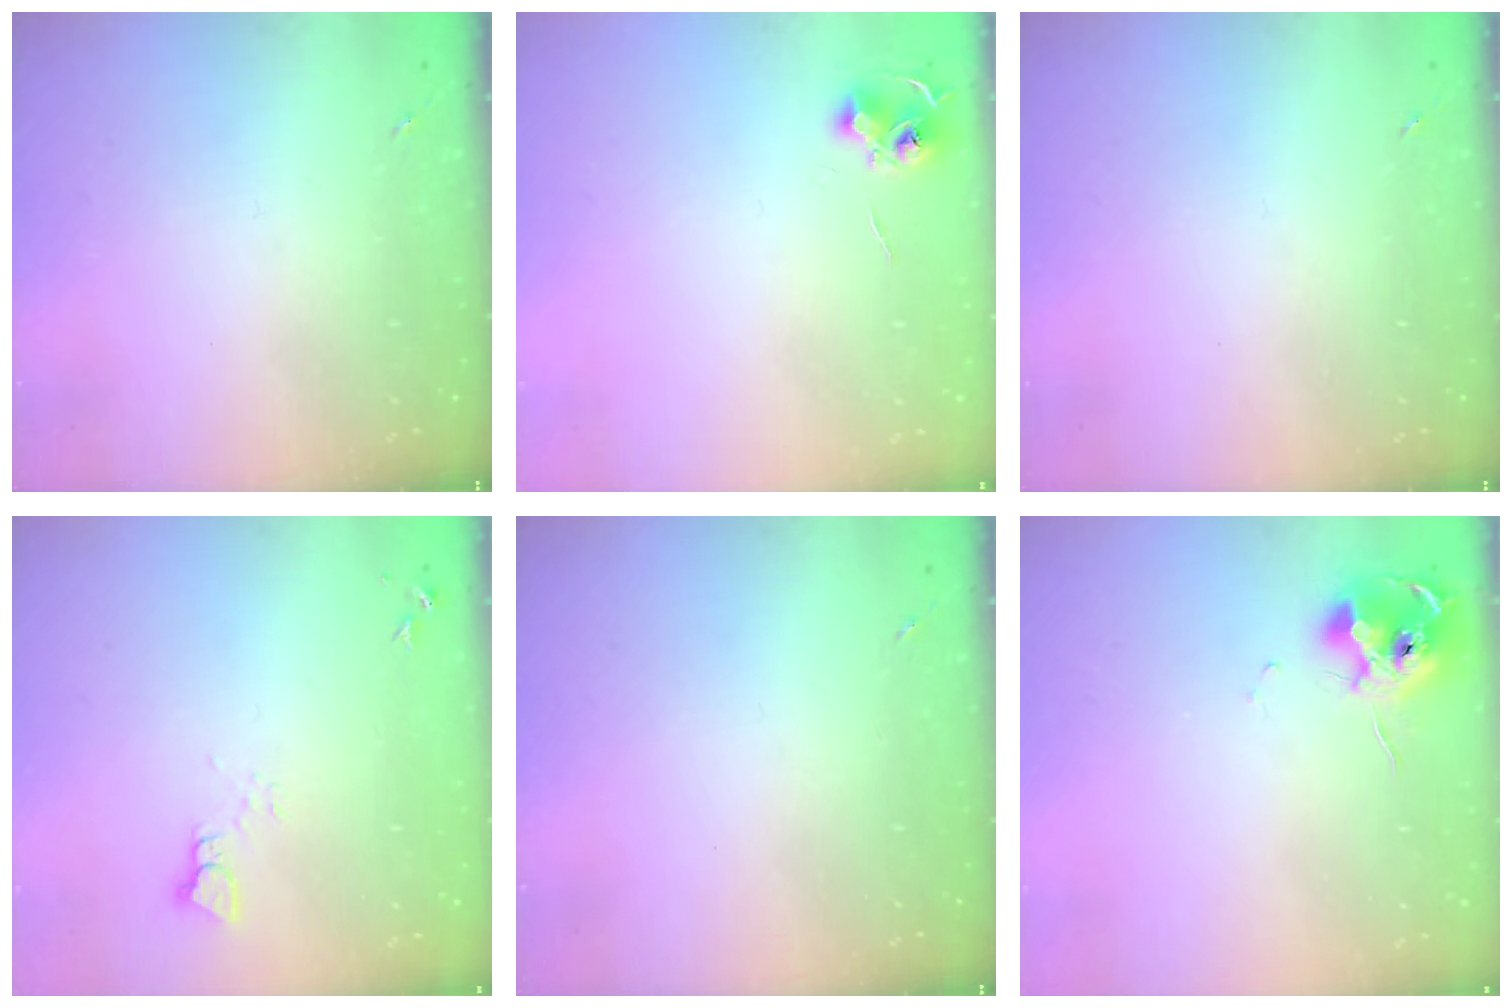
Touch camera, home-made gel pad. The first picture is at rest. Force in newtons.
{"total": 6.8, "press": 6.8, "slide": 0.7}
{"total": 0.0}
{"total": 2.5, "press": 2.5, "slide": 0.1}
{"total": 0.0}
{"total": 11.9, "press": 11.8, "slide": 1.2}